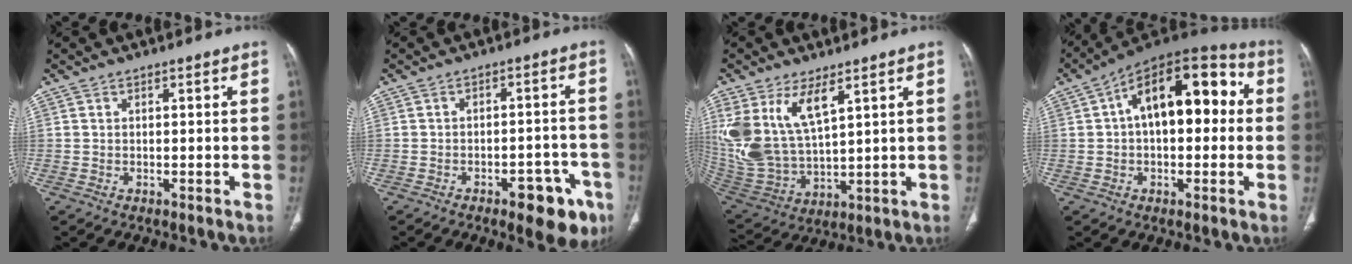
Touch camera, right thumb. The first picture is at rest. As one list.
[{"total": 10.1, "force": [-5.3, 4.6, 7.2], "torque": [-0.059, 0.030, -0.062]}, {"total": 15.8, "force": [7.2, 7.5, 12.0], "torque": [-0.249, -0.029, 0.164]}, {"total": 18.1, "force": [2.7, 9.7, 15.0], "torque": [-0.193, 0.050, 0.032]}]